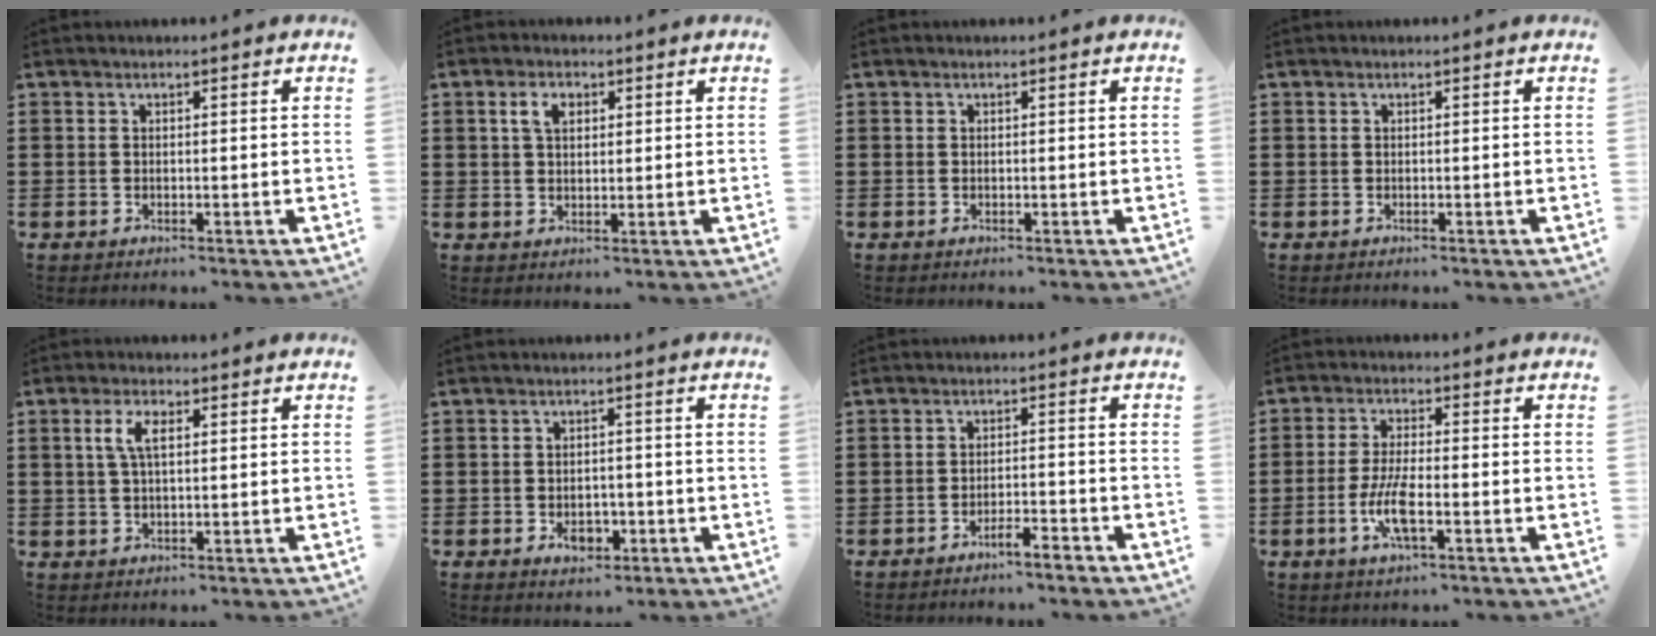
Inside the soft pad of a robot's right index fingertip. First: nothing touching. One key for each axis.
{"total": 3.3, "fx": 1.3, "fy": 2.0, "fz": 2.3, "tx": -0.054, "ty": 0.013, "tz": 0.021}
{"total": 0.0}
{"total": 0.0}
{"total": 4.1, "fx": 1.1, "fy": 1.7, "fz": 3.6, "tx": -0.076, "ty": 0.010, "tz": 0.018}
{"total": 3.3, "fx": -1.3, "fy": 2.2, "fz": 2.1, "tx": -0.032, "ty": 0.000, "tz": -0.025}
{"total": 3.1, "fx": -2.8, "fy": -0.1, "fz": 1.2, "tx": -0.024, "ty": 0.001, "tz": -0.055}
{"total": 6.1, "fx": -2.2, "fy": 1.5, "fz": 5.5, "tx": -0.126, "ty": -0.010, "tz": -0.046}